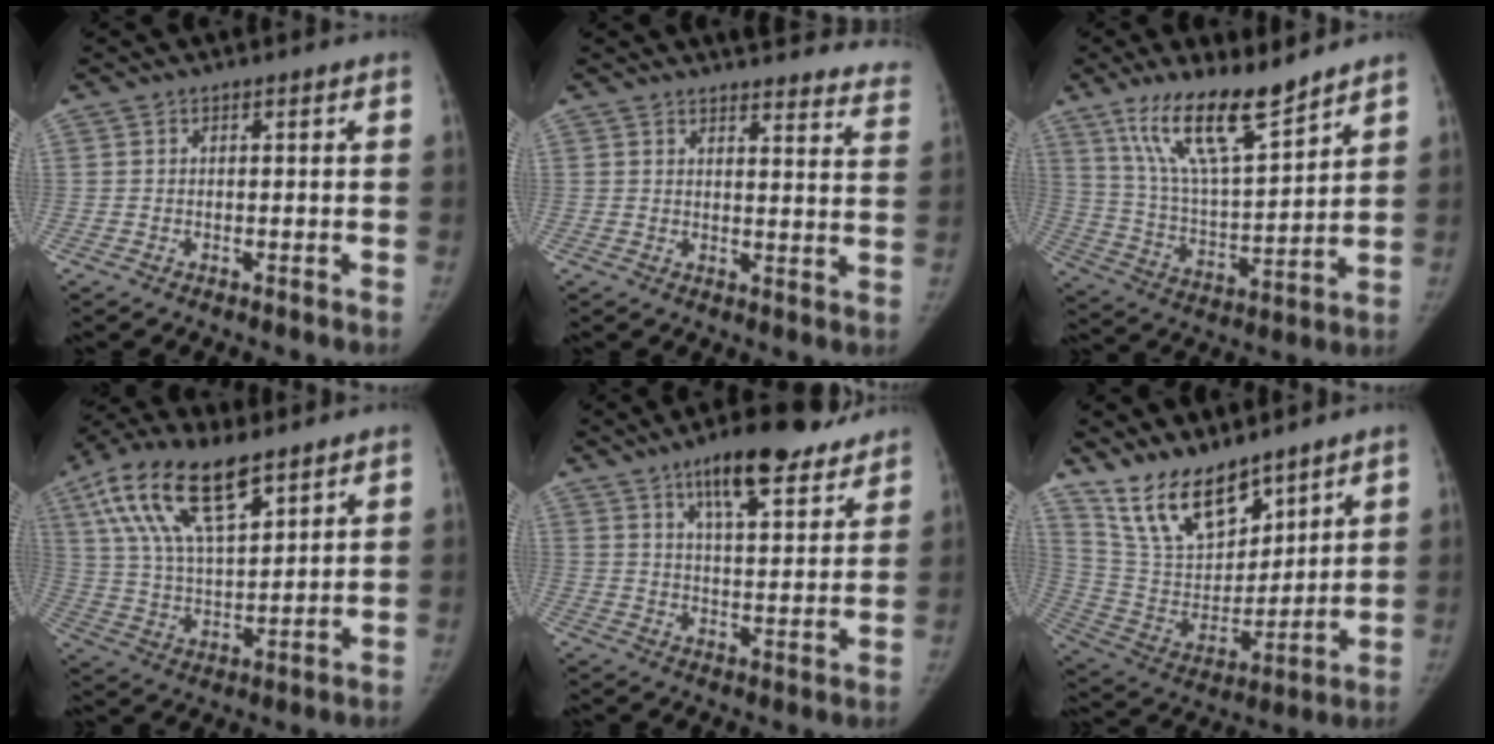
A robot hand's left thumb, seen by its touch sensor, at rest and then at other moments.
{"total": 23.2, "force": [21.8, 4.6, 6.5], "torque": [-0.050, -0.138, 0.228]}
{"total": 16.5, "force": [11.7, 4.2, 10.9], "torque": [-0.172, -0.065, 0.228]}
{"total": 18.4, "force": [10.1, 7.7, 13.3], "torque": [-0.236, -0.020, 0.192]}
{"total": 15.4, "force": [10.7, 4.9, 10.0], "torque": [-0.113, -0.042, 0.163]}
{"total": 16.0, "force": [12.3, 7.1, 7.5], "torque": [-0.096, -0.070, 0.244]}